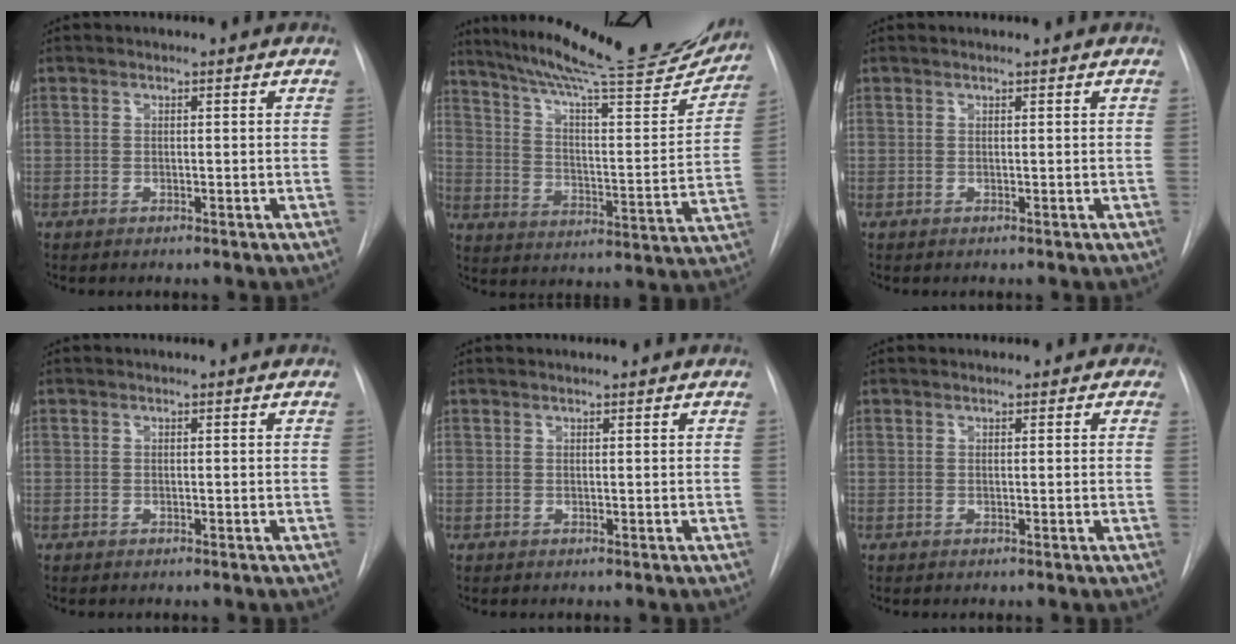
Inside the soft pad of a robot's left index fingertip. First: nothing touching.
{"total": 26.6, "force": [23.7, 2.8, 11.8], "torque": [-0.186, -0.051, 0.322]}
{"total": 0.7, "force": [0.7, -0.1, 0.2], "torque": [-0.004, 0.009, 0.015]}
{"total": 0.0}
{"total": 1.1, "force": [1.0, -0.1, 0.2], "torque": [-0.005, 0.010, 0.019]}
{"total": 1.2, "force": [0.8, 0.8, 0.2], "torque": [0.012, 0.003, 0.004]}